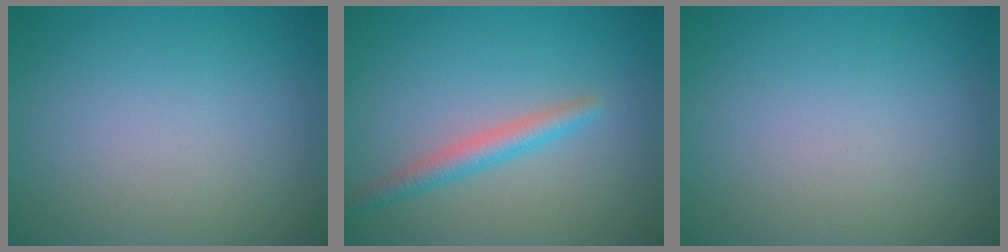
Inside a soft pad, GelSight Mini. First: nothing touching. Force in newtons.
{"total": 2.4, "press": 2.4, "slide": 0.1}
{"total": 0.0}